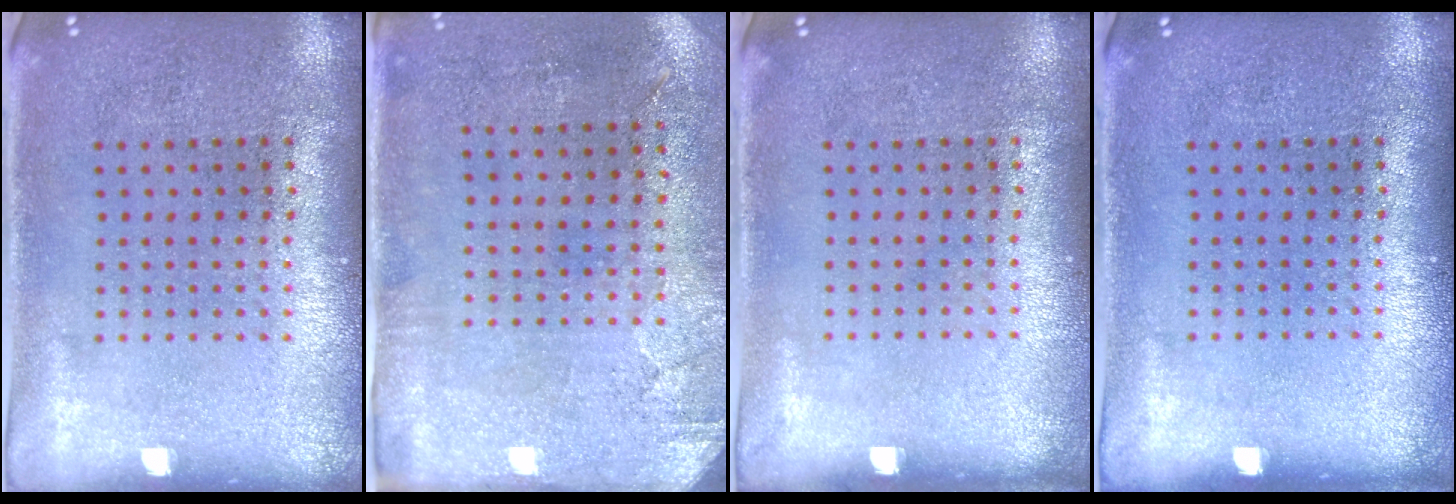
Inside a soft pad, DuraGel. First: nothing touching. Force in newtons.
{"total": 2.9, "press": 2.4, "slide": 1.7}
{"total": 0.0}
{"total": 0.0}